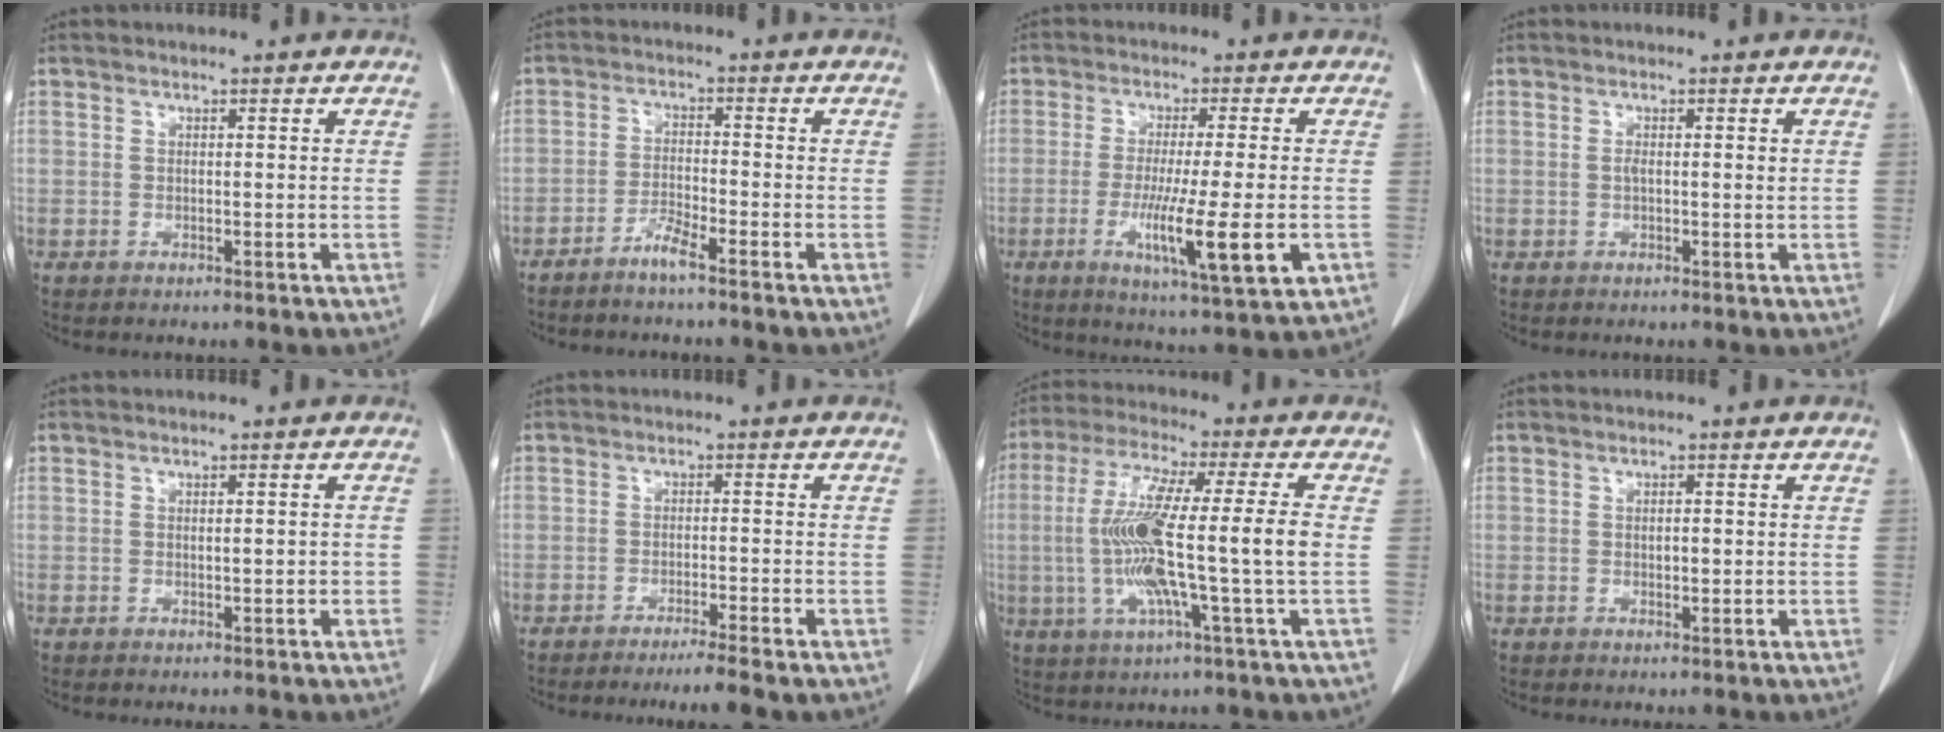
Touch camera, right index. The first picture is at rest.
{"total": 3.1, "force": [-2.6, -0.1, 1.7], "torque": [-0.035, -0.004, -0.055]}
{"total": 11.8, "force": [-3.2, 0.2, 11.4], "torque": [-0.193, -0.034, -0.052]}
{"total": 1.7, "force": [0.2, 0.5, 1.6], "torque": [-0.031, 0.004, 0.003]}
{"total": 1.5, "force": [-0.2, 0.4, 1.4], "torque": [-0.022, 0.001, 0.000]}
{"total": 4.2, "force": [-3.2, -0.6, 2.5], "torque": [-0.037, -0.007, -0.053]}
{"total": 14.7, "force": [-1.4, -0.2, 14.6], "torque": [-0.288, 0.004, -0.031]}
{"total": 4.6, "force": [0.1, 2.7, 3.8], "torque": [-0.049, 0.001, 0.009]}